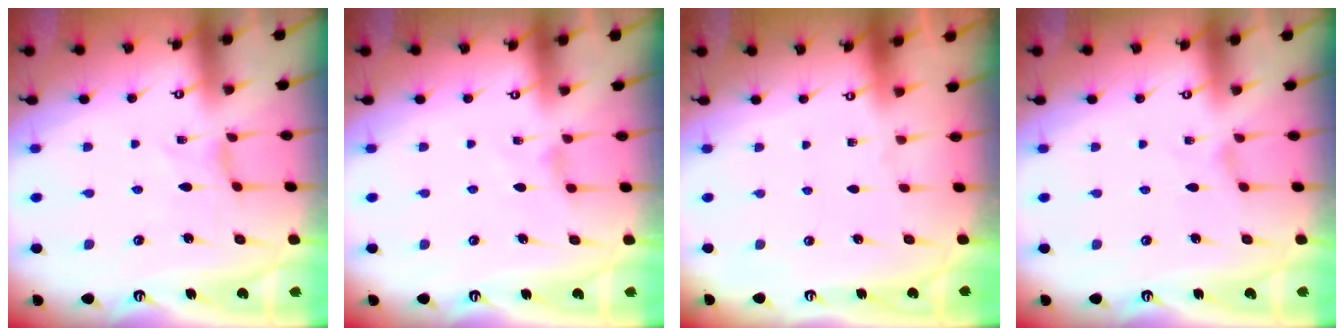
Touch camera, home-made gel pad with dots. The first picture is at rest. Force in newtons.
{"total": 2.4, "press": 2.3, "slide": 0.4}
{"total": 0.0}
{"total": 0.0}